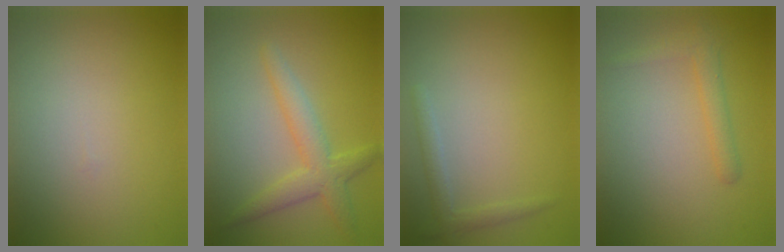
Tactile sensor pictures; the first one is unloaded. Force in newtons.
{"total": 3.4, "press": 3.4, "slide": 0.2}
{"total": 1.5, "press": 1.5, "slide": 0.1}
{"total": 1.7, "press": 1.7, "slide": 0.1}